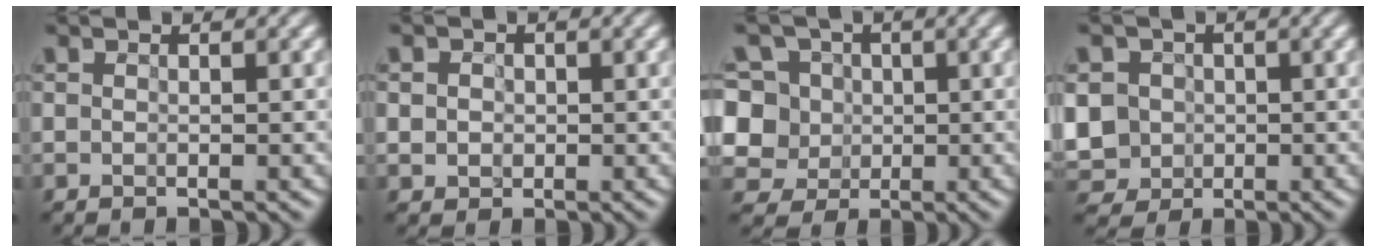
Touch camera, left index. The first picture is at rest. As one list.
[{"total": 2.6, "force": [0.5, 2.3, 1.0], "torque": [-0.014, 0.022, 0.002]}, {"total": 9.1, "force": [0.8, 8.4, 3.4], "torque": [-0.122, 0.030, 0.013]}, {"total": 9.1, "force": [-1.3, 8.3, 3.5], "torque": [-0.113, 0.005, -0.039]}]